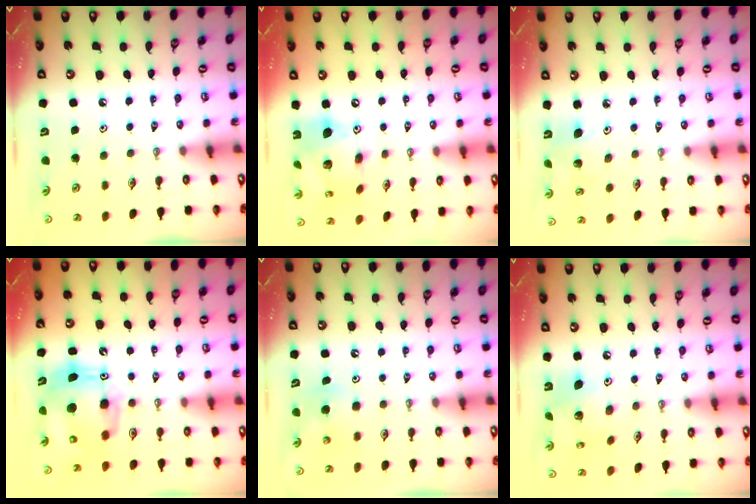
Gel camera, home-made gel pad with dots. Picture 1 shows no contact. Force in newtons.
{"total": 16.9, "press": 16.8, "slide": 1.5}
{"total": 5.0, "press": 4.7, "slide": 1.8}
{"total": 11.7, "press": 11.6, "slide": 1.3}
{"total": 4.9, "press": 4.9, "slide": 0.7}
{"total": 9.6, "press": 9.6, "slide": 0.3}